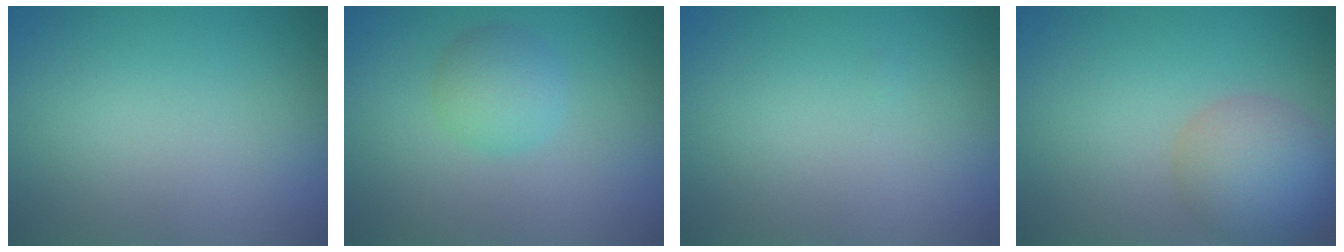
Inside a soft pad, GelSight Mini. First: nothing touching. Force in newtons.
{"total": 2.5, "press": 2.5, "slide": 0.1}
{"total": 0.0}
{"total": 4.8, "press": 4.8, "slide": 0.2}